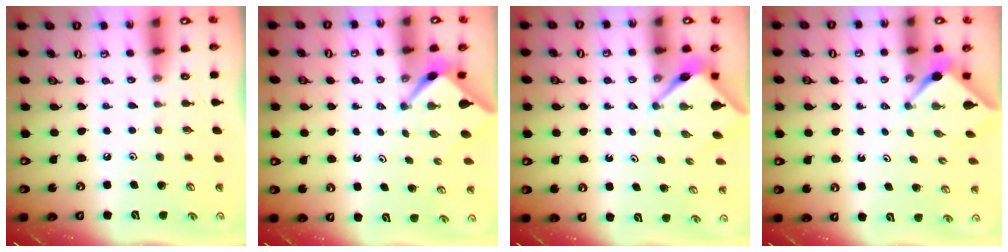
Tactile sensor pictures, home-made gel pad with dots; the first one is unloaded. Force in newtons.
{"total": 2.7, "press": 2.7, "slide": 0.2}
{"total": 3.9, "press": 3.9, "slide": 0.3}
{"total": 2.5, "press": 2.5, "slide": 0.3}